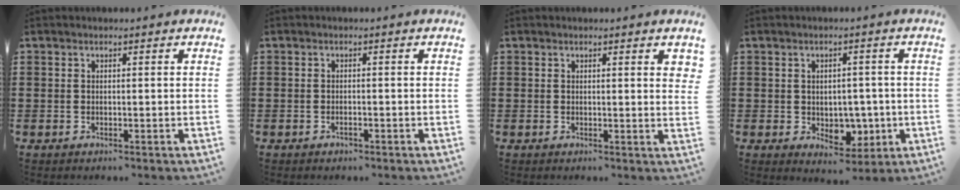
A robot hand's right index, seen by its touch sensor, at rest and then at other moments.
{"total": 0.8, "force": [-0.6, 0.3, 0.4], "torque": [-0.010, -0.003, -0.011]}
{"total": 1.0, "force": [0.6, 0.1, 0.8], "torque": [-0.019, 0.002, 0.011]}
{"total": 4.2, "force": [-0.3, 3.6, 2.1], "torque": [-0.035, 0.003, -0.010]}